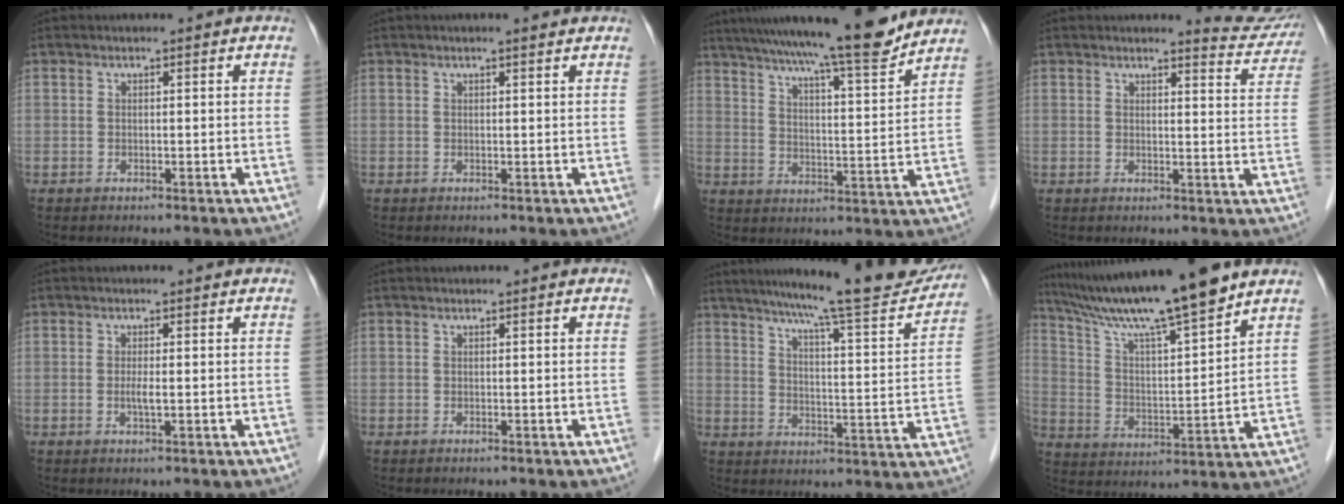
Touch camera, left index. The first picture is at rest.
{"total": 1.6, "force": [1.3, 0.1, 1.0], "torque": [-0.015, 0.008, 0.018]}
{"total": 17.2, "force": [14.8, 0.1, 8.7], "torque": [-0.133, -0.003, 0.216]}
{"total": 5.5, "force": [5.5, 0.6, 0.1], "torque": [0.005, -0.036, 0.041]}
{"total": 1.6, "force": [-0.3, 0.1, 1.6], "torque": [-0.033, -0.005, -0.005]}
{"total": 0.0}
{"total": 19.4, "force": [17.3, 0.6, 8.7], "torque": [-0.129, -0.035, 0.230]}
{"total": 16.6, "force": [13.7, -0.6, 9.2], "torque": [-0.162, 0.002, 0.236]}